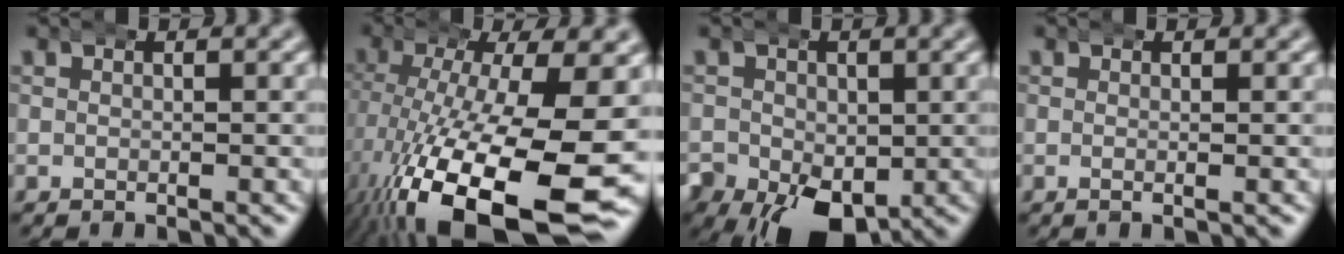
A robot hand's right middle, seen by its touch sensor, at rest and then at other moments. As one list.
[{"total": 14.9, "force": [-5.3, 6.4, 12.4], "torque": [-0.234, -0.054, -0.043]}, {"total": 8.2, "force": [-3.5, 5.6, 4.9], "torque": [-0.098, -0.057, -0.031]}, {"total": 0.7, "force": [-0.2, -0.2, 0.6], "torque": [-0.011, 0.000, -0.006]}]